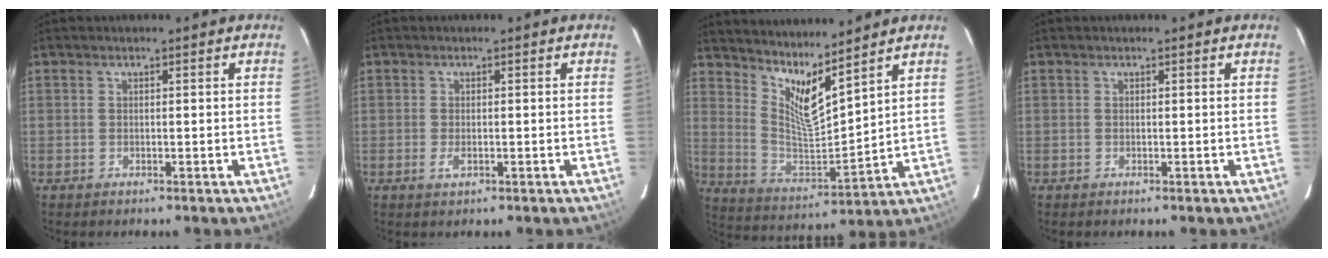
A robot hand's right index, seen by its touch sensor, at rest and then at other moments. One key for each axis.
{"total": 1.8, "fx": -0.7, "fy": 0.8, "fz": 1.5, "tx": -0.029, "ty": -0.003, "tz": -0.011}
{"total": 10.3, "fx": 8.6, "fy": 0.4, "fz": 5.6, "tx": -0.095, "ty": -0.026, "tz": 0.163}
{"total": 0.0}